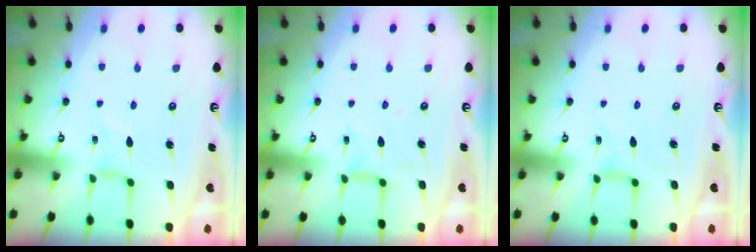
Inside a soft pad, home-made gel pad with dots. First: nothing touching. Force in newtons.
{"total": 4.7, "press": 4.7, "slide": 0.3}
{"total": 0.8, "press": 0.7, "slide": 0.2}